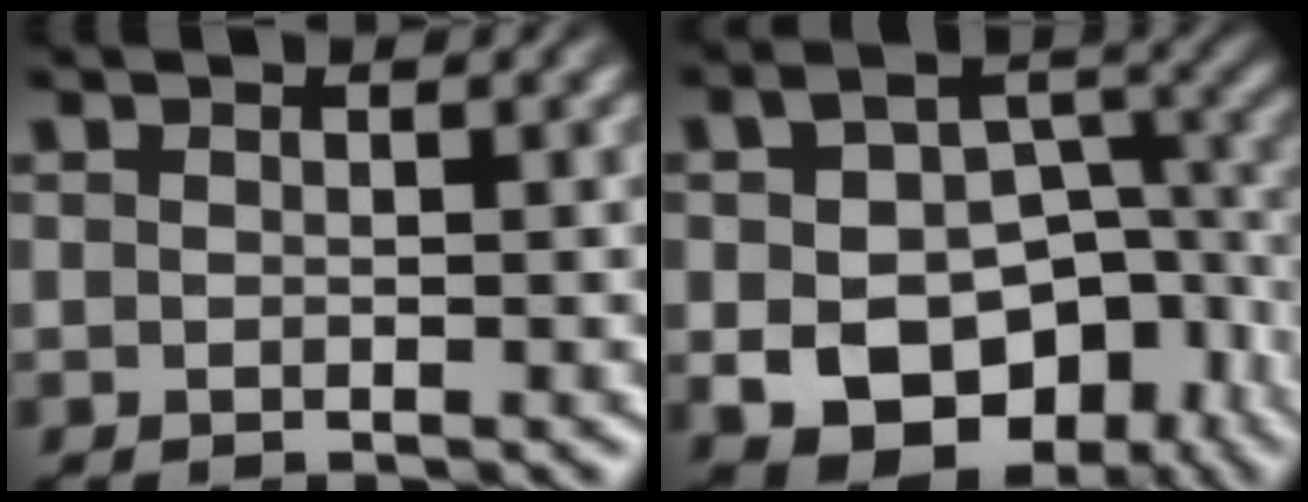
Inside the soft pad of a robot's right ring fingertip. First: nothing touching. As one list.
[{"total": 14.9, "force": [-3.9, 11.4, 8.6], "torque": [-0.147, -0.062, -0.042]}]